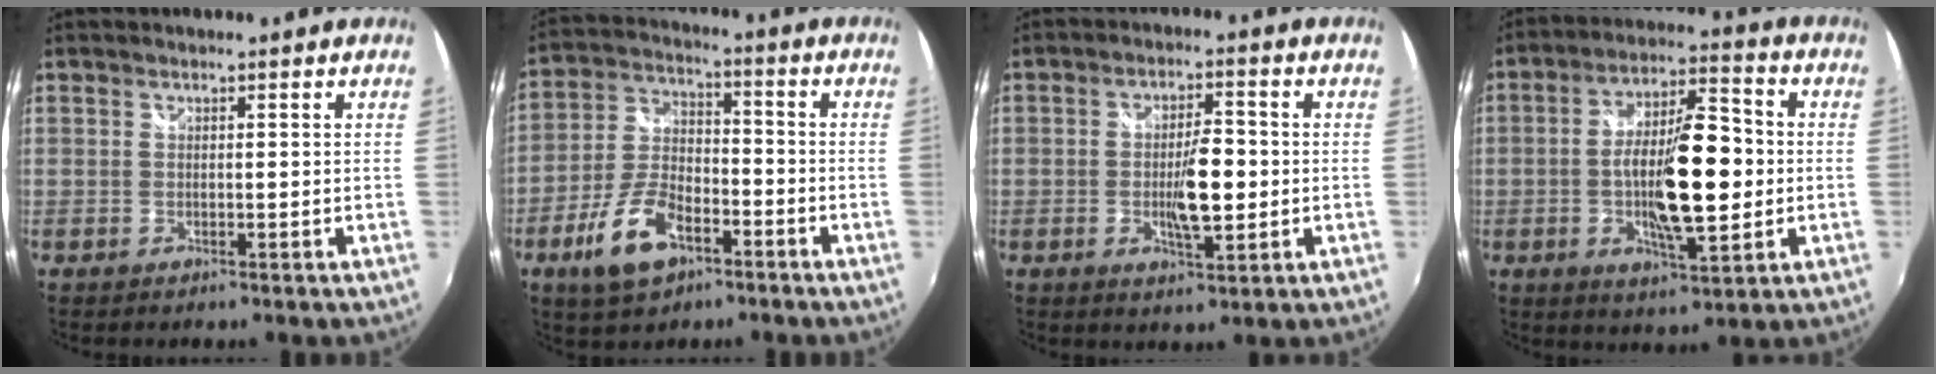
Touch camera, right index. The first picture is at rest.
{"total": 12.2, "force": [-6.5, 6.2, 8.2], "torque": [-0.178, 0.003, -0.117]}
{"total": 7.9, "force": [-1.0, 2.5, 7.4], "torque": [-0.130, -0.004, -0.015]}
{"total": 15.7, "force": [-1.6, 4.8, 14.9], "torque": [-0.262, 0.002, -0.029]}